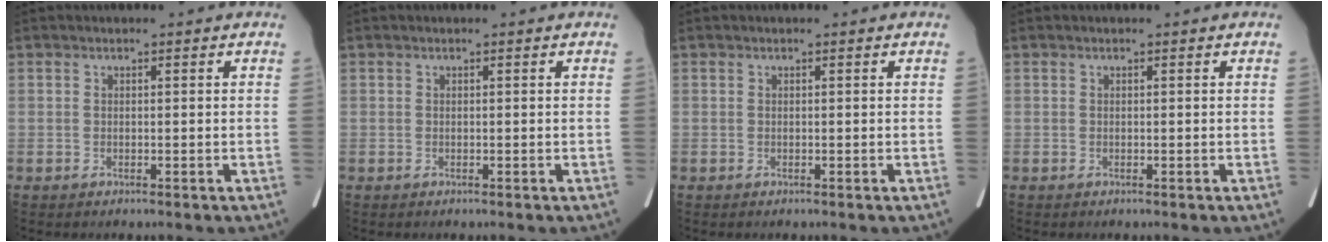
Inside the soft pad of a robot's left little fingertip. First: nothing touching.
{"total": 0.0}
{"total": 0.0}
{"total": 0.0}